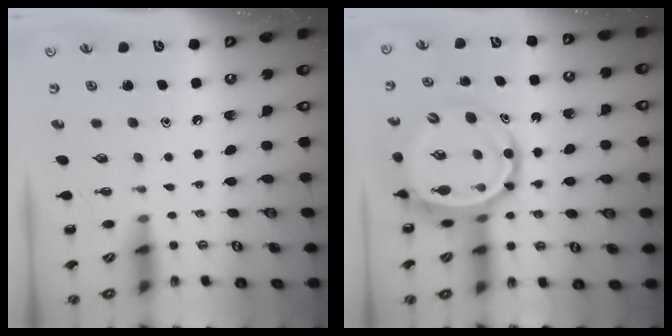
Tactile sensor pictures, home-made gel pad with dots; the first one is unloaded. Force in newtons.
{"total": 11.2, "press": 10.8, "slide": 3.0}